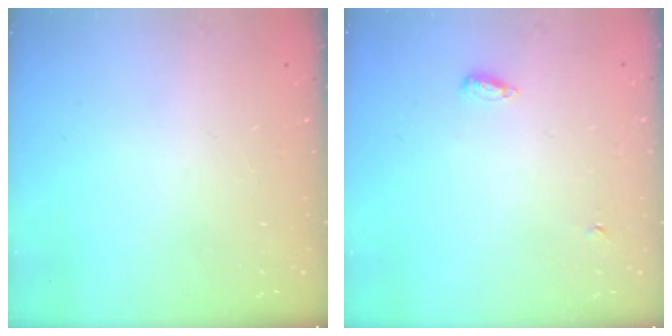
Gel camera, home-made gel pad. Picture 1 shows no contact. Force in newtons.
{"total": 8.9, "press": 6.0, "slide": 6.5}